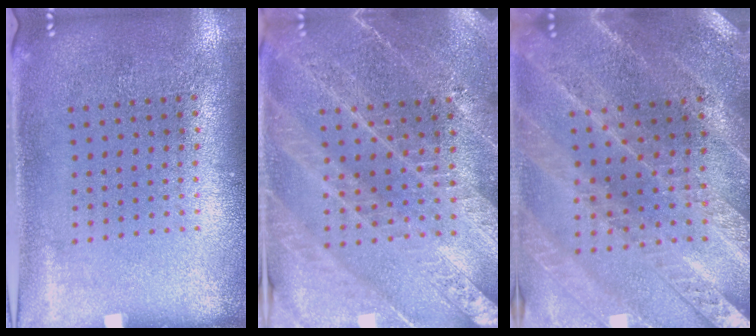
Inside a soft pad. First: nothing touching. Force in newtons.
{"total": 3.5, "press": 3.3, "slide": 1.1}
{"total": 2.4, "press": 2.4, "slide": 0.2}